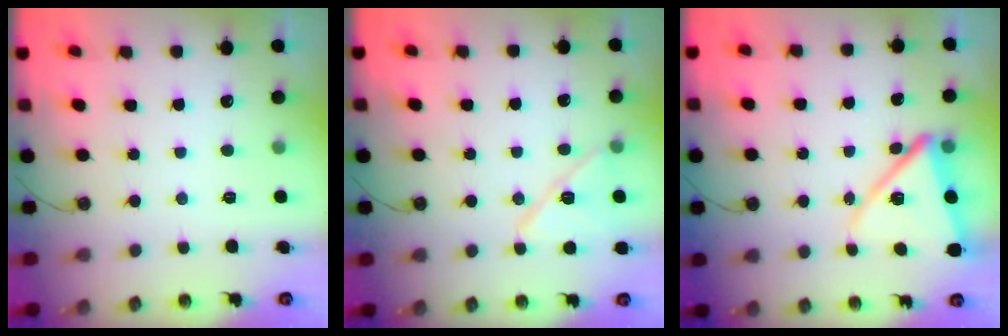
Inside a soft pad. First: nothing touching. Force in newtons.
{"total": 12.5, "press": 12.5, "slide": 0.6}
{"total": 13.2, "press": 13.2, "slide": 1.0}